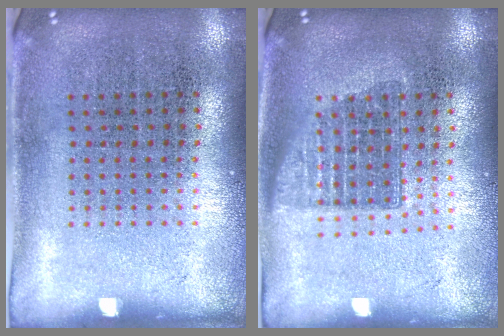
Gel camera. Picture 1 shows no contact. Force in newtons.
{"total": 1.3, "press": 1.1, "slide": 0.8}